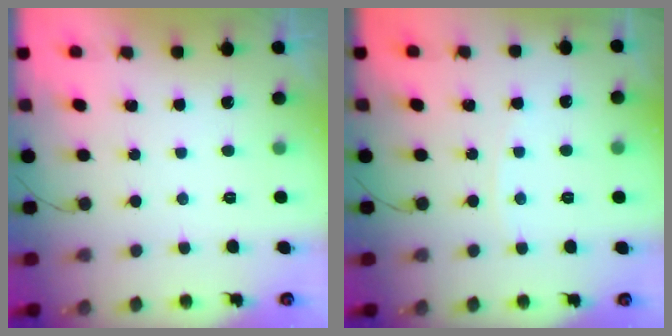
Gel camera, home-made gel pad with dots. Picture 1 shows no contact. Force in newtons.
{"total": 2.6, "press": 2.6, "slide": 0.2}